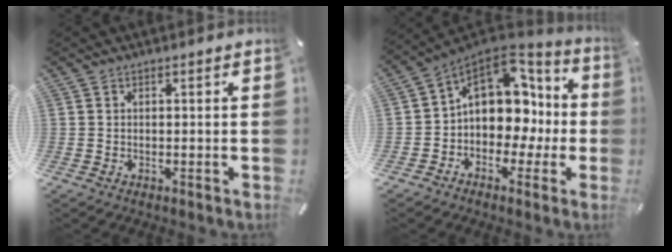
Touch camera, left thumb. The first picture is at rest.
{"total": 14.1, "force": [2.8, 11.0, 8.4], "torque": [-0.125, -0.023, 0.054]}